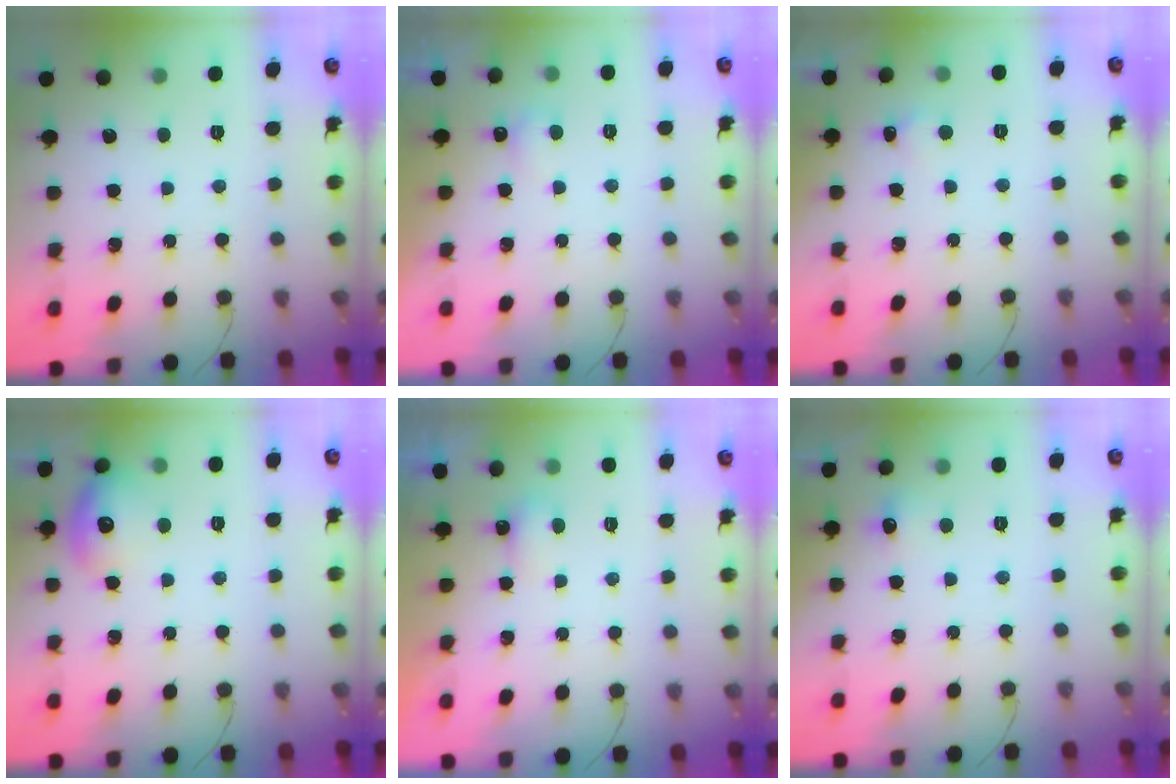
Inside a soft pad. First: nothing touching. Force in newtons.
{"total": 2.5, "press": 2.4, "slide": 0.5}
{"total": 4.3, "press": 4.1, "slide": 1.3}
{"total": 12.2, "press": 12.2, "slide": 1.1}
{"total": 3.2, "press": 3.2, "slide": 0.7}
{"total": 4.8, "press": 4.6, "slide": 1.2}